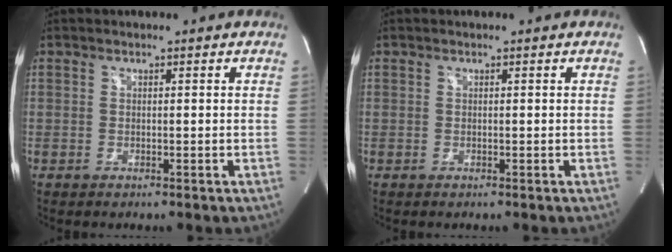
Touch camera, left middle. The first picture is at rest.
{"total": 0.0}